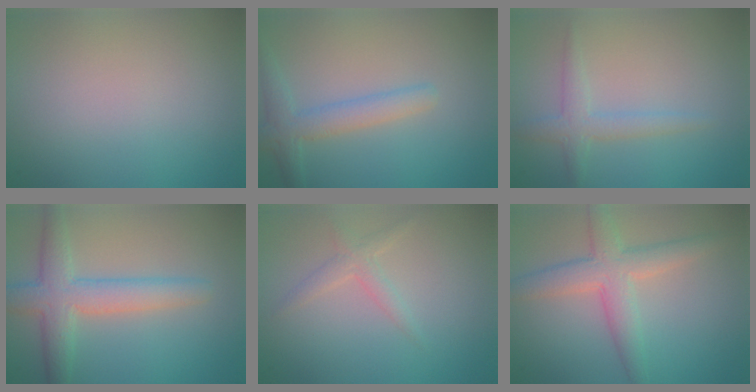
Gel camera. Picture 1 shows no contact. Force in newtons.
{"total": 2.8, "press": 2.8, "slide": 0.1}
{"total": 2.1, "press": 2.1, "slide": 0.1}
{"total": 4.9, "press": 4.9, "slide": 0.1}
{"total": 1.5, "press": 1.5, "slide": 0.1}
{"total": 4.3, "press": 4.3, "slide": 0.2}